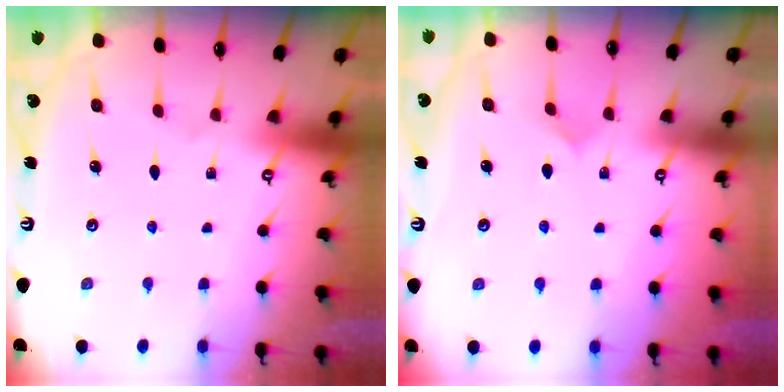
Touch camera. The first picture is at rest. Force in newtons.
{"total": 3.9, "press": 3.8, "slide": 0.4}